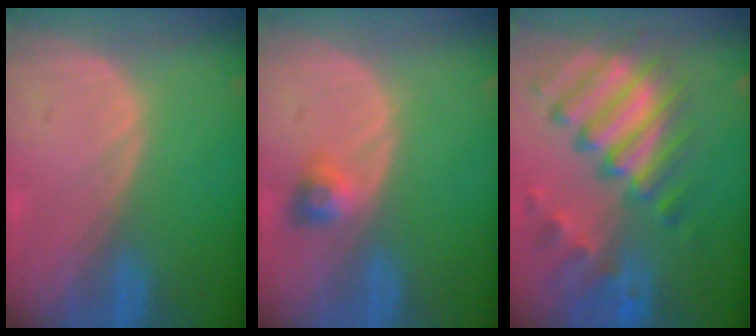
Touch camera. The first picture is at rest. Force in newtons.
{"total": 2.9, "press": 2.7, "slide": 1.2}
{"total": 11.4, "press": 9.9, "slide": 5.8}